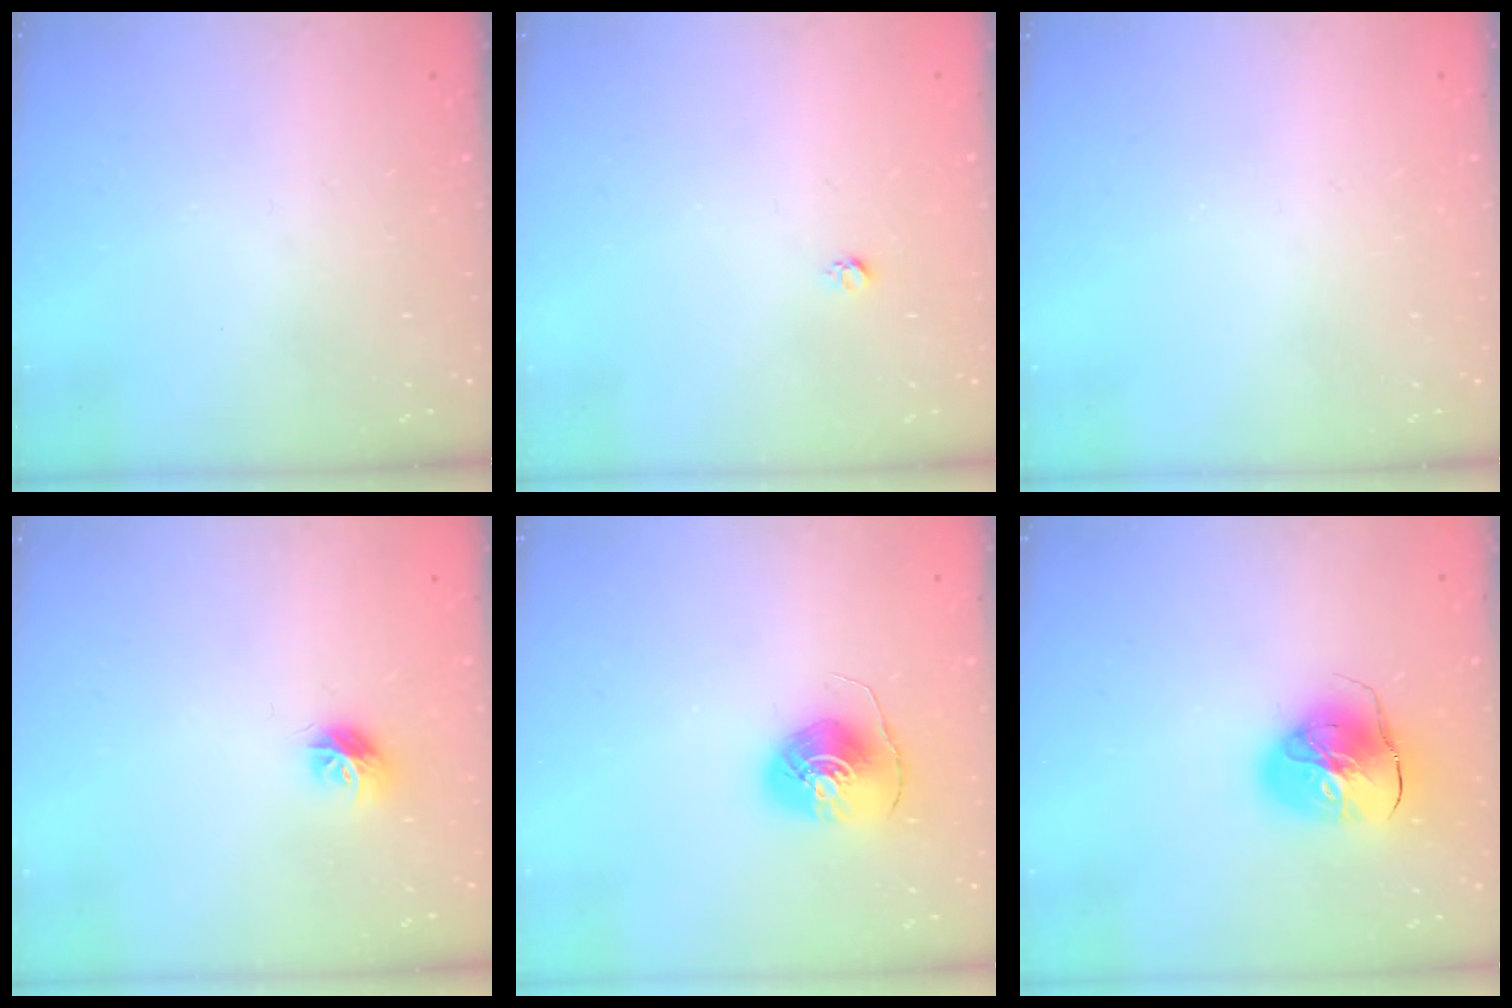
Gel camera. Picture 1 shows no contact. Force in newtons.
{"total": 2.7, "press": 2.7, "slide": 0.3}
{"total": 0.0}
{"total": 7.7, "press": 7.7, "slide": 0.2}
{"total": 8.8, "press": 8.7, "slide": 0.7}
{"total": 11.2, "press": 11.1, "slide": 1.5}